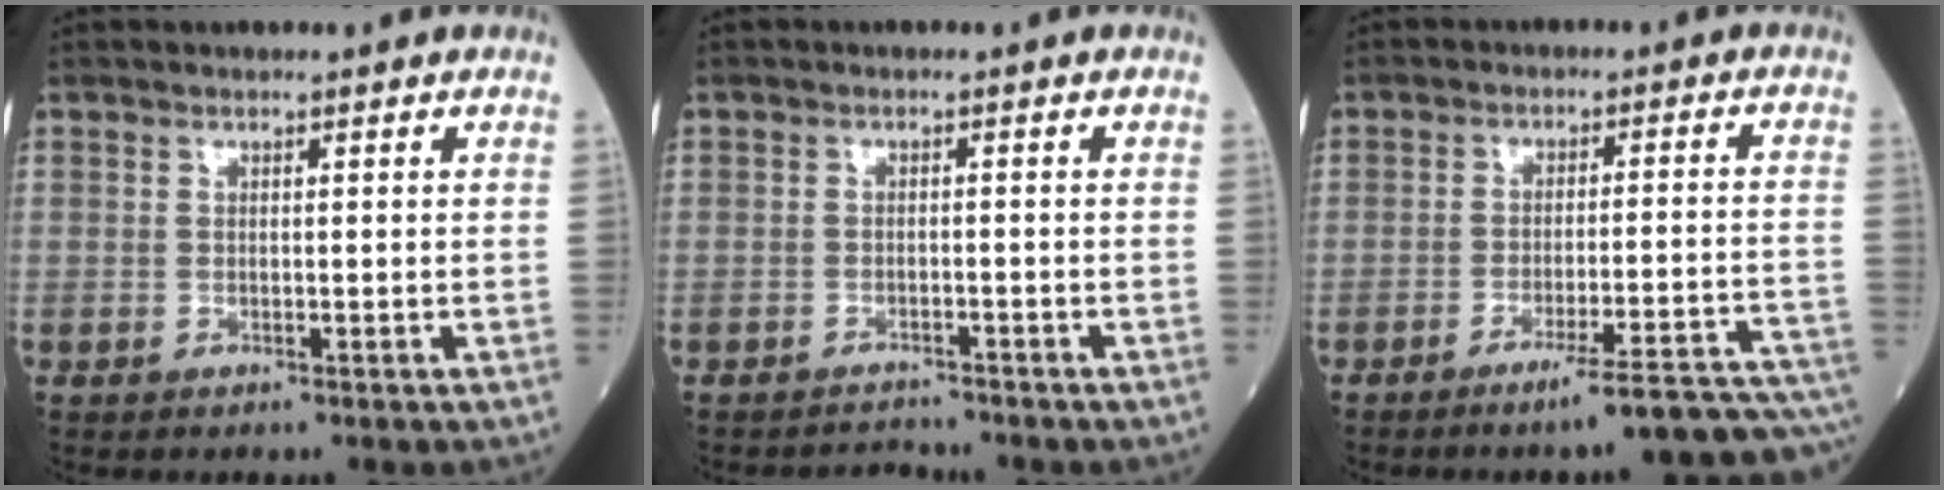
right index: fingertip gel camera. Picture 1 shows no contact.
{"total": 2.3, "force": [-2.2, -0.1, -0.8], "torque": [0.015, -0.010, -0.034]}
{"total": 14.2, "force": [-12.4, -0.7, 6.8], "torque": [-0.040, 0.026, -0.162]}